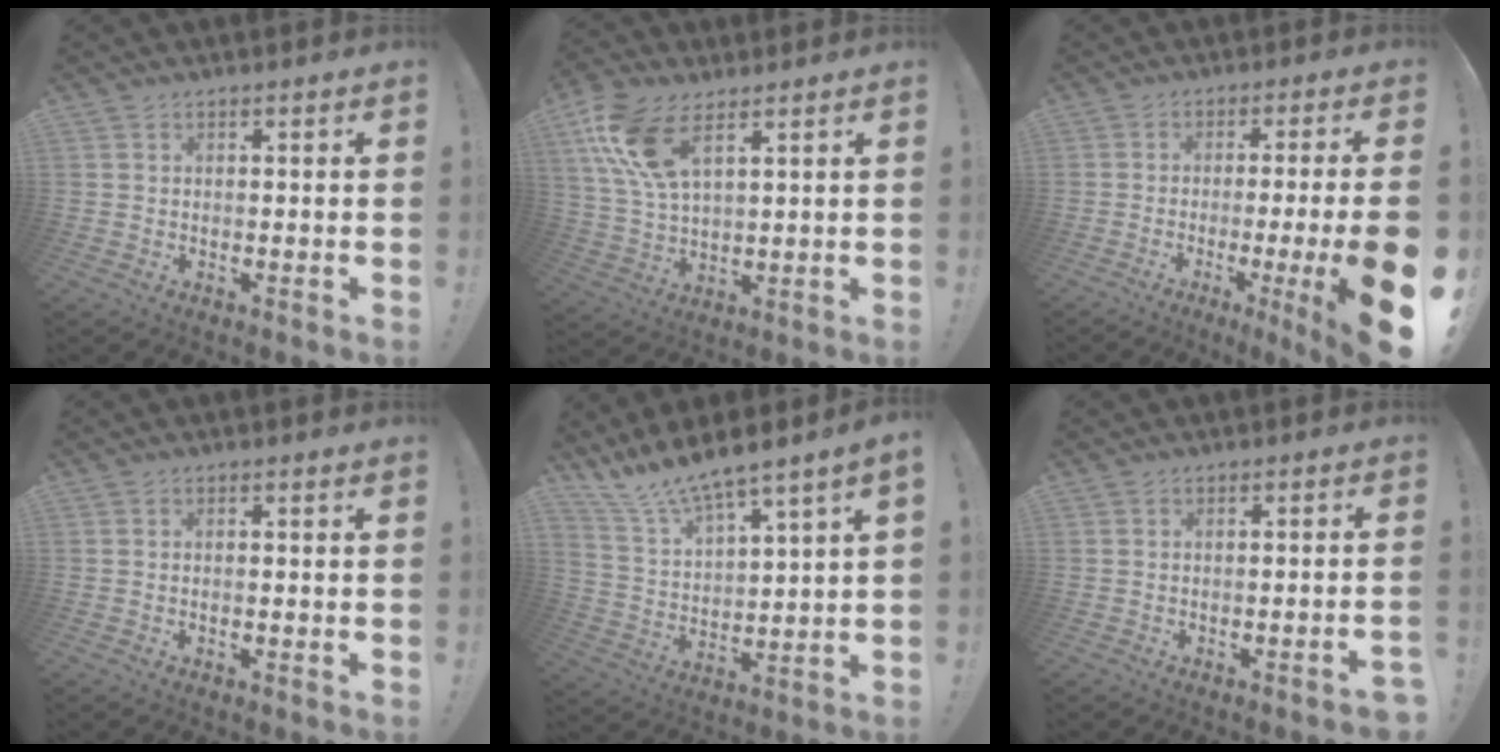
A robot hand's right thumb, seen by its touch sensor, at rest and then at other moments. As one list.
[{"total": 13.5, "force": [7.3, 6.2, 9.5], "torque": [-0.210, -0.022, 0.137]}, {"total": 13.0, "force": [-4.0, 0.1, 12.4], "torque": [-0.175, 0.005, -0.054]}, {"total": 0.8, "force": [-0.7, -0.2, 0.3], "torque": [-0.014, 0.002, -0.011]}, {"total": 9.4, "force": [8.7, 0.3, 3.5], "torque": [-0.094, -0.073, 0.156]}, {"total": 3.0, "force": [-1.9, 0.0, 2.4], "torque": [-0.042, 0.006, -0.028]}]